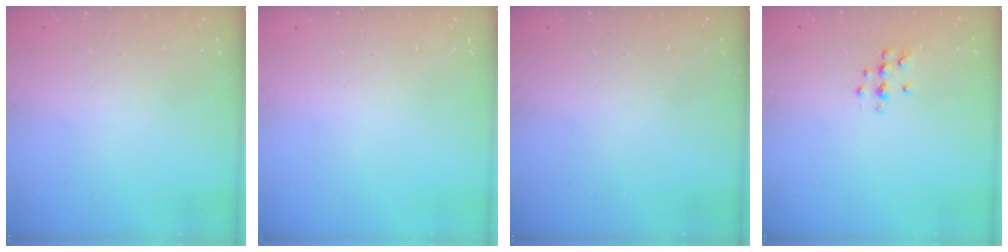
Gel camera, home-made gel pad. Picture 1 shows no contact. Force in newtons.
{"total": 0.0}
{"total": 0.0}
{"total": 7.3, "press": 7.2, "slide": 1.2}